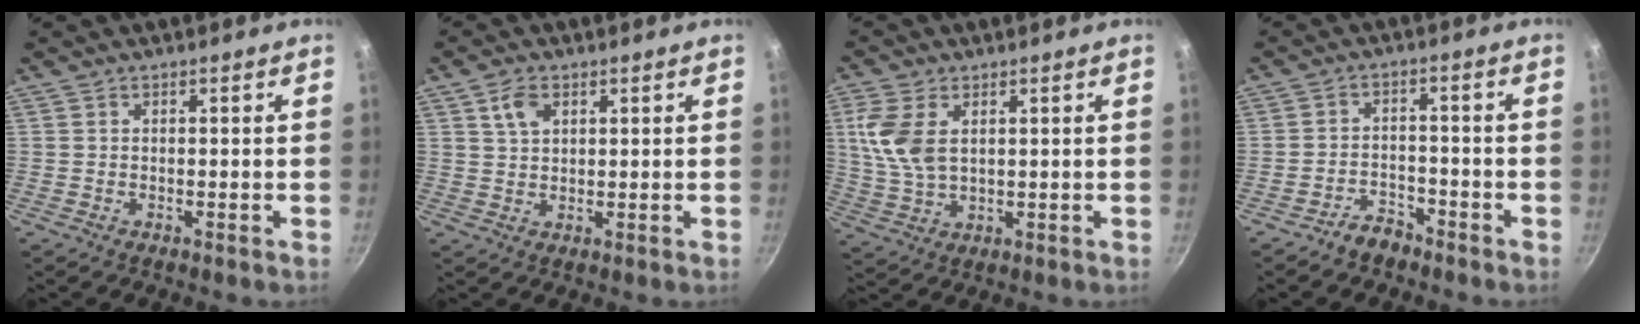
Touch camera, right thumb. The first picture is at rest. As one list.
[{"total": 4.1, "force": [1.9, 2.5, 2.6], "torque": [-0.041, -0.002, 0.037]}, {"total": 9.1, "force": [2.4, 5.3, 6.9], "torque": [-0.145, -0.007, 0.053]}, {"total": 4.1, "force": [-3.4, 2.0, 0.9], "torque": [-0.002, 0.040, -0.060]}]